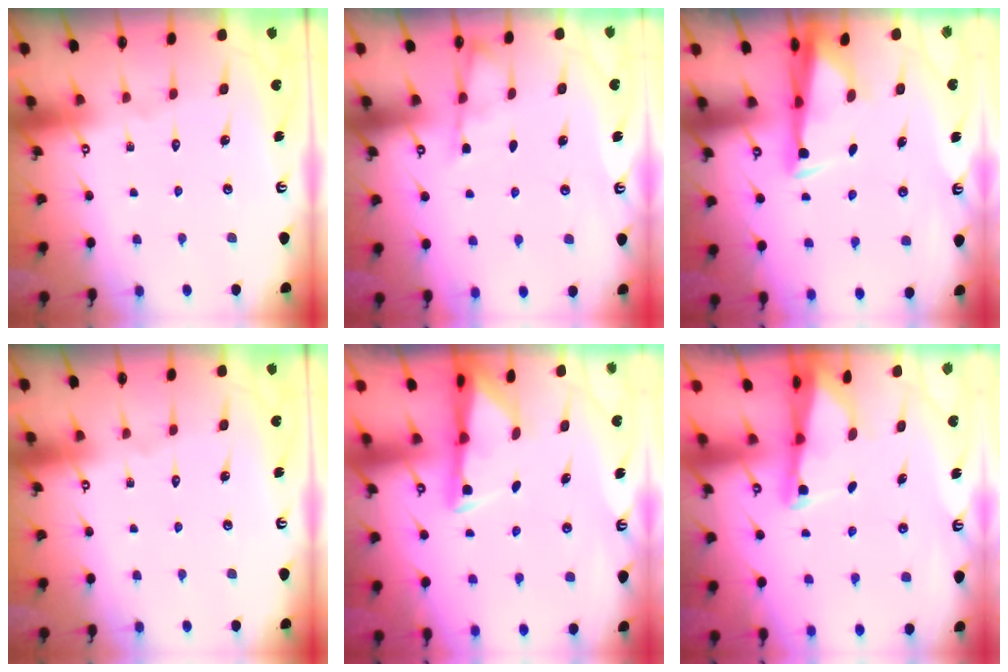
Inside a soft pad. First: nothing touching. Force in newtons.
{"total": 2.2, "press": 2.2, "slide": 0.3}
{"total": 3.2, "press": 3.1, "slide": 0.7}
{"total": 0.0}
{"total": 3.0, "press": 2.9, "slide": 0.6}
{"total": 2.6, "press": 2.6, "slide": 0.2}